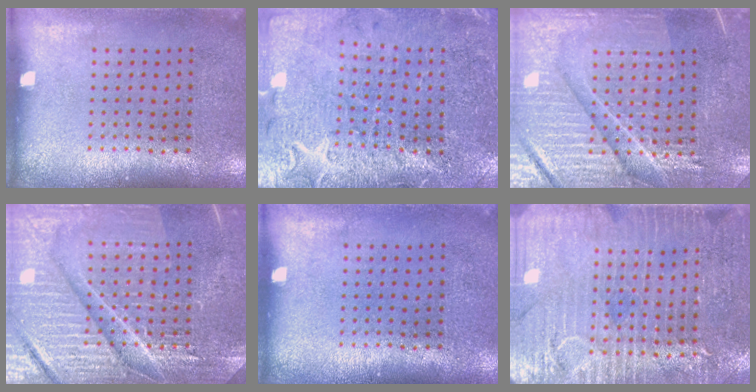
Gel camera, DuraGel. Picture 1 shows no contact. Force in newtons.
{"total": 3.2, "press": 3.1, "slide": 1.0}
{"total": 4.5, "press": 4.3, "slide": 1.3}
{"total": 7.5, "press": 7.4, "slide": 0.9}
{"total": 0.0}
{"total": 3.5, "press": 3.2, "slide": 1.4}